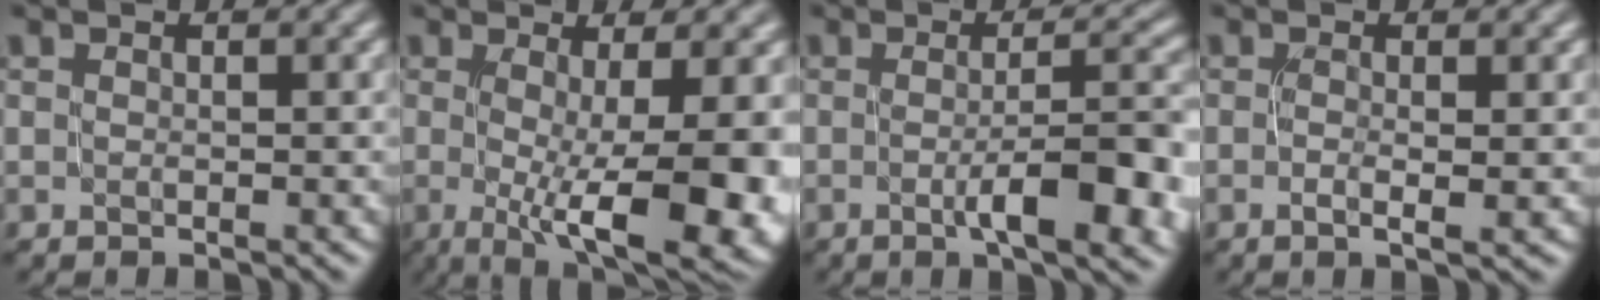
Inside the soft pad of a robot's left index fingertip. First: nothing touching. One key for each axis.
{"total": 9.5, "fx": -1.7, "fy": 2.8, "fz": 8.9, "tx": -0.130, "ty": -0.019, "tz": -0.020}
{"total": 8.6, "fx": -1.9, "fy": 2.2, "fz": 8.0, "tx": -0.110, "ty": -0.003, "tz": -0.025}
{"total": 1.6, "fx": -0.3, "fy": 0.4, "fz": 1.6, "tx": -0.033, "ty": -0.005, "tz": -0.003}